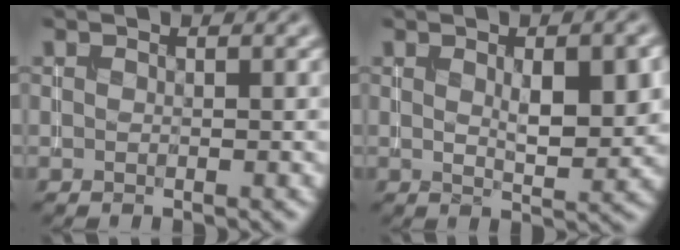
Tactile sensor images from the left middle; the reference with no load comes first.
{"total": 4.8, "force": [0.9, 1.7, 4.4], "torque": [-0.066, 0.000, 0.019]}